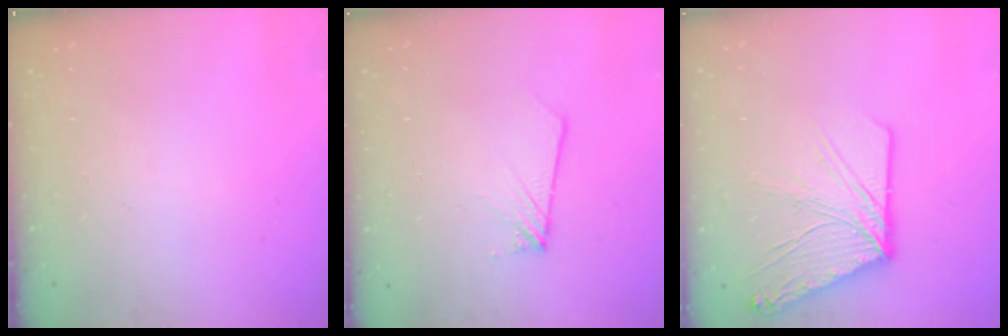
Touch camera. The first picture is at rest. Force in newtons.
{"total": 1.7, "press": 1.7, "slide": 0.1}
{"total": 12.8, "press": 12.7, "slide": 1.4}